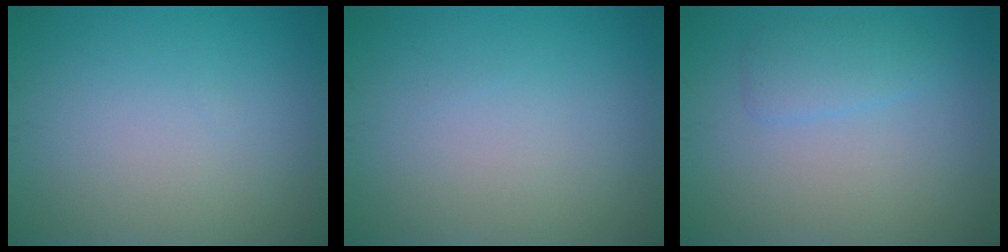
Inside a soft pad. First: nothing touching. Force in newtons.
{"total": 0.0}
{"total": 1.9, "press": 1.9, "slide": 0.1}